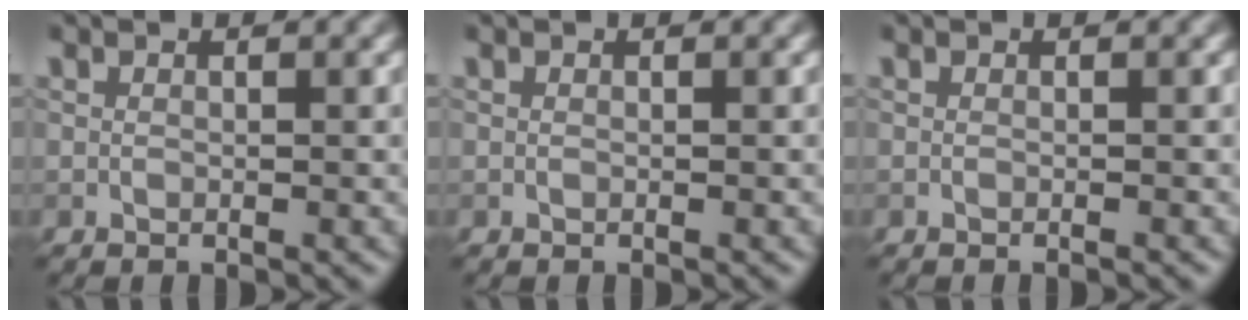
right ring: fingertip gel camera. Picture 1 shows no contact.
{"total": 0.0}
{"total": 0.6, "force": [-0.2, 0.2, 0.5], "torque": [-0.002, -0.004, -0.009]}